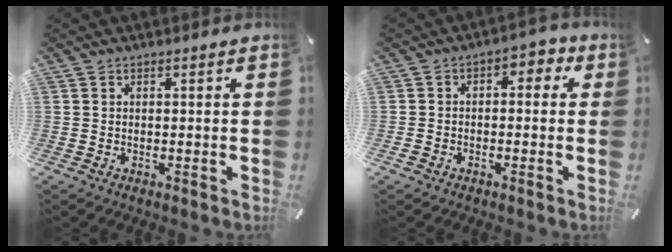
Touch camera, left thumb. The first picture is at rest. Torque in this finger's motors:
{"motor_torque": [0.18, 0.68, 0.02, -0.02, 0.08]}